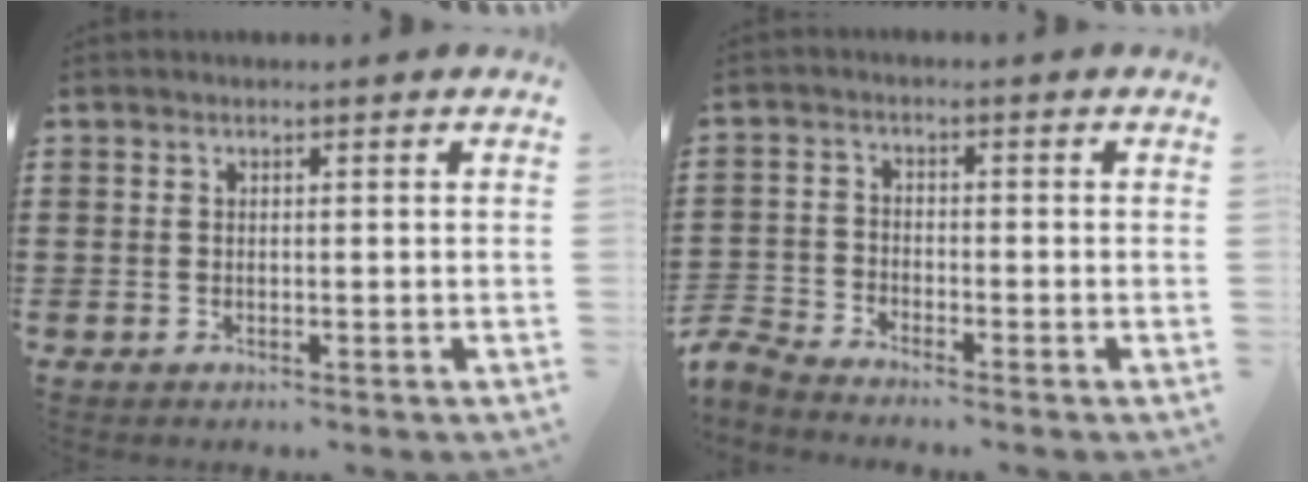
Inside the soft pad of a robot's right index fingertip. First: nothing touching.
{"total": 3.3, "force": [-3.3, 0.4, 0.1], "torque": [-0.030, -0.006, -0.077]}